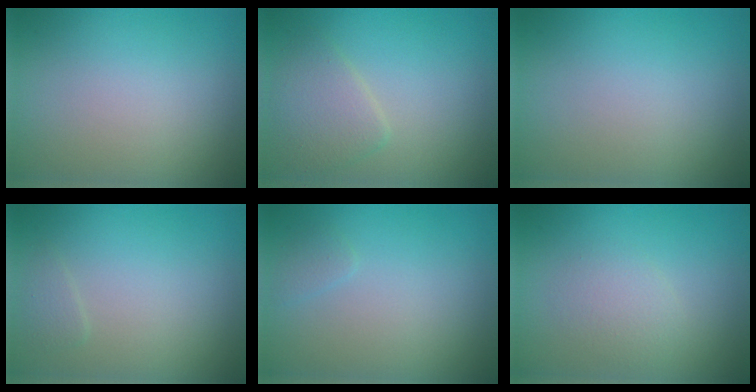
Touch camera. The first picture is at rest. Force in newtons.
{"total": 2.9, "press": 2.9, "slide": 0.1}
{"total": 0.0}
{"total": 0.8, "press": 0.8, "slide": 0.1}
{"total": 0.8, "press": 0.8, "slide": 0.1}
{"total": 1.7, "press": 1.7, "slide": 0.0}